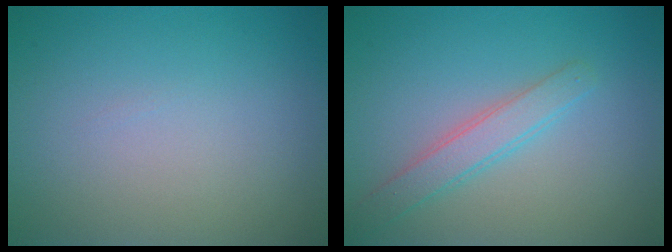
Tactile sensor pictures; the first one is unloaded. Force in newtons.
{"total": 2.5, "press": 2.5, "slide": 0.1}